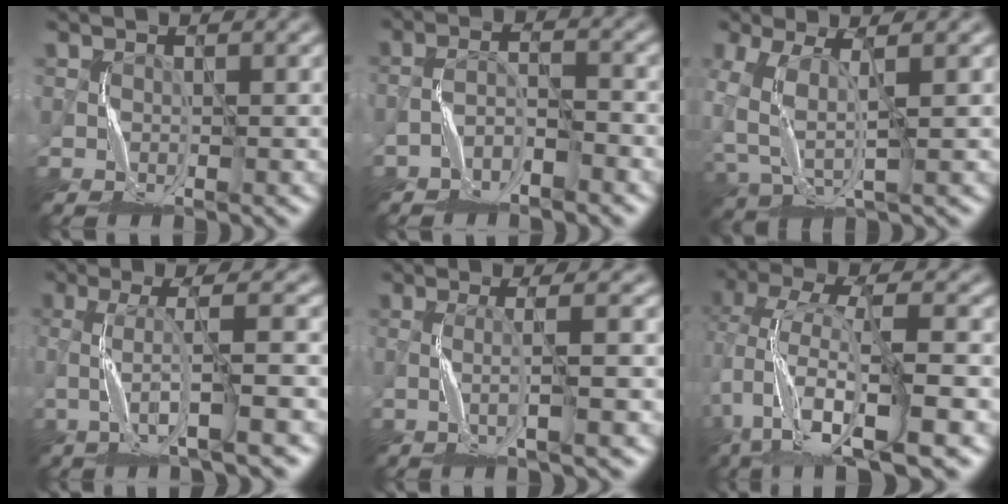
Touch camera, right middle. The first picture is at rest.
{"total": 2.4, "force": [-2.2, 0.4, 1.0], "torque": [-0.020, 0.013, -0.044]}
{"total": 4.7, "force": [-0.2, 2.7, 3.9], "torque": [-0.106, -0.005, 0.001]}
{"total": 4.9, "force": [-1.6, 0.7, 4.6], "torque": [-0.083, 0.010, -0.035]}
{"total": 2.9, "force": [-0.6, 0.4, 2.8], "torque": [-0.041, 0.006, -0.017]}
{"total": 10.2, "force": [-5.2, 3.1, 8.2], "torque": [-0.146, 0.007, -0.095]}